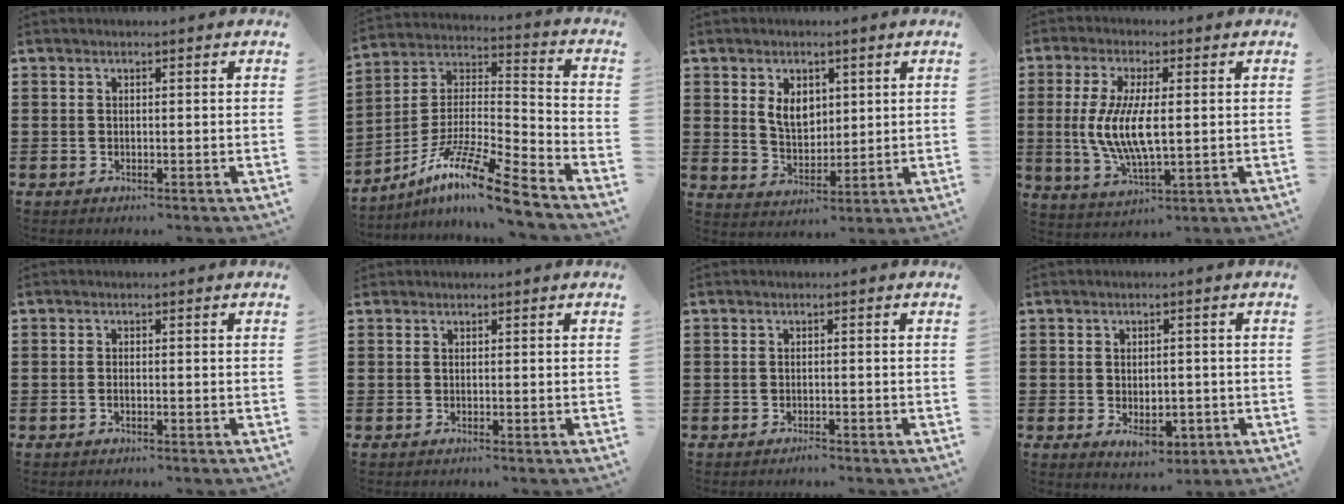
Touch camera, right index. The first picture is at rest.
{"total": 12.0, "force": [-9.5, 0.2, 7.4], "torque": [-0.140, 0.009, -0.190]}
{"total": 5.3, "force": [1.8, 3.6, 3.4], "torque": [-0.069, 0.008, 0.030]}
{"total": 8.4, "force": [0.1, 2.7, 7.9], "torque": [-0.173, -0.006, -0.004]}
{"total": 0.6, "force": [-0.4, 0.1, 0.5], "torque": [-0.010, -0.004, -0.006]}
{"total": 0.0}
{"total": 0.8, "force": [-0.7, 0.1, 0.2], "torque": [-0.008, -0.002, -0.014]}
{"total": 3.9, "force": [-1.1, 2.4, 2.8], "torque": [-0.041, 0.004, -0.023]}